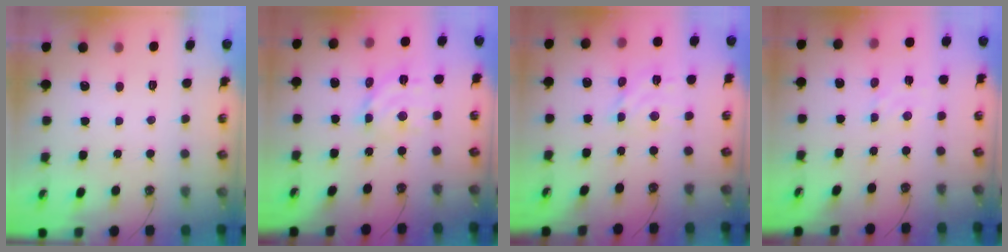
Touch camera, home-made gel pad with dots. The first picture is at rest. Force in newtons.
{"total": 9.9, "press": 9.9, "slide": 0.5}
{"total": 6.9, "press": 6.9, "slide": 0.5}
{"total": 3.4, "press": 3.4, "slide": 0.5}